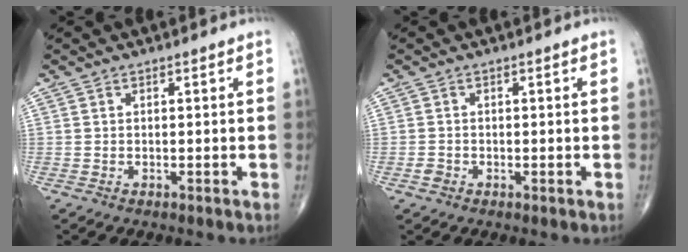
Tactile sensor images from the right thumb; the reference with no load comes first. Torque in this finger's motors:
{"motor_torque": [0.41, 0.12, -0.03, -0.18, 0.01]}